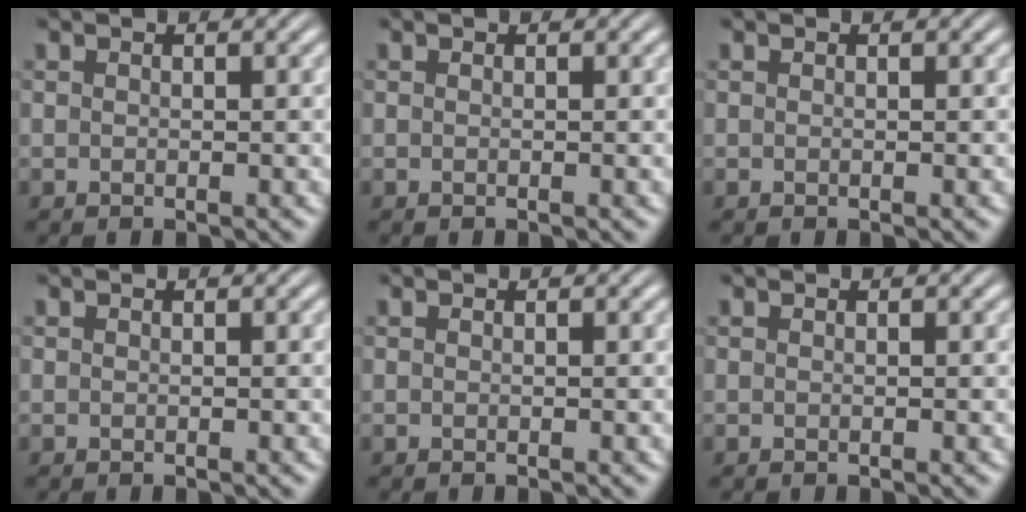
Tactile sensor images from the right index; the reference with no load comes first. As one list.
[{"total": 0.0}, {"total": 0.0}, {"total": 0.0}, {"total": 0.0}, {"total": 0.0}]